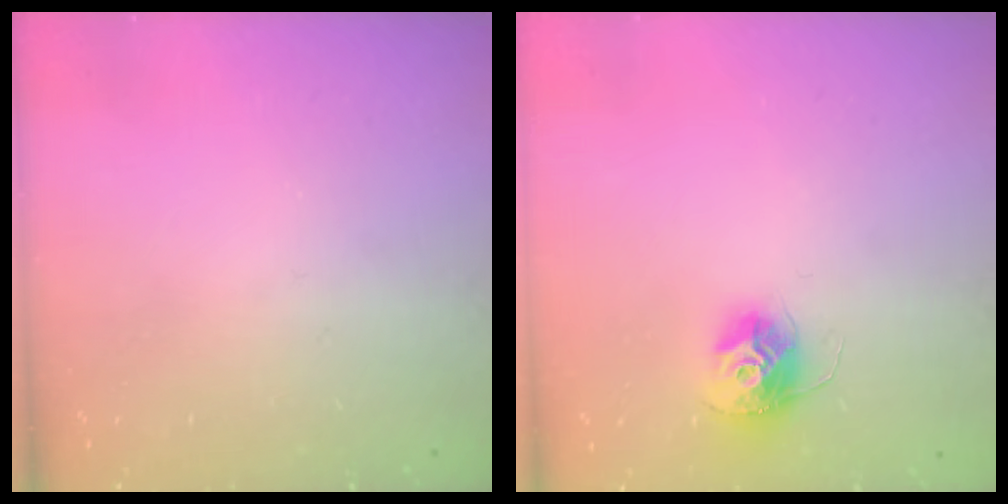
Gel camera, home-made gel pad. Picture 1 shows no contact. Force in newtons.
{"total": 10.9, "press": 10.9, "slide": 0.7}